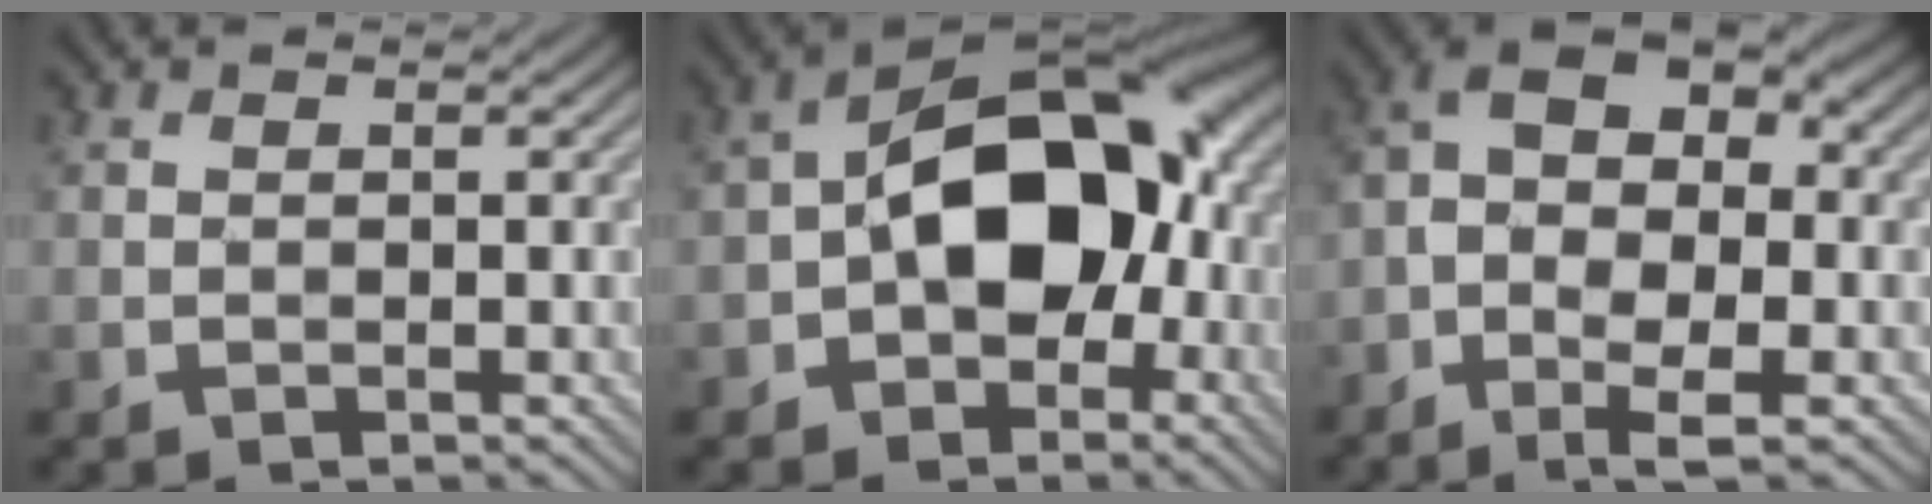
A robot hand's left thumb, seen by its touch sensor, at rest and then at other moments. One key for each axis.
{"total": 13.9, "fx": -2.0, "fy": 8.9, "fz": 10.5, "tx": -0.141, "ty": 0.023, "tz": -0.050}
{"total": 11.6, "fx": -2.5, "fy": 5.8, "fz": 9.7, "tx": -0.187, "ty": 0.010, "tz": -0.049}